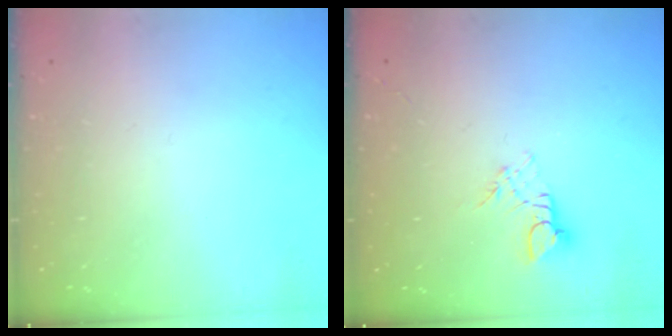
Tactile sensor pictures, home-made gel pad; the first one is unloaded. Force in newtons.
{"total": 2.8, "press": 2.8, "slide": 0.3}